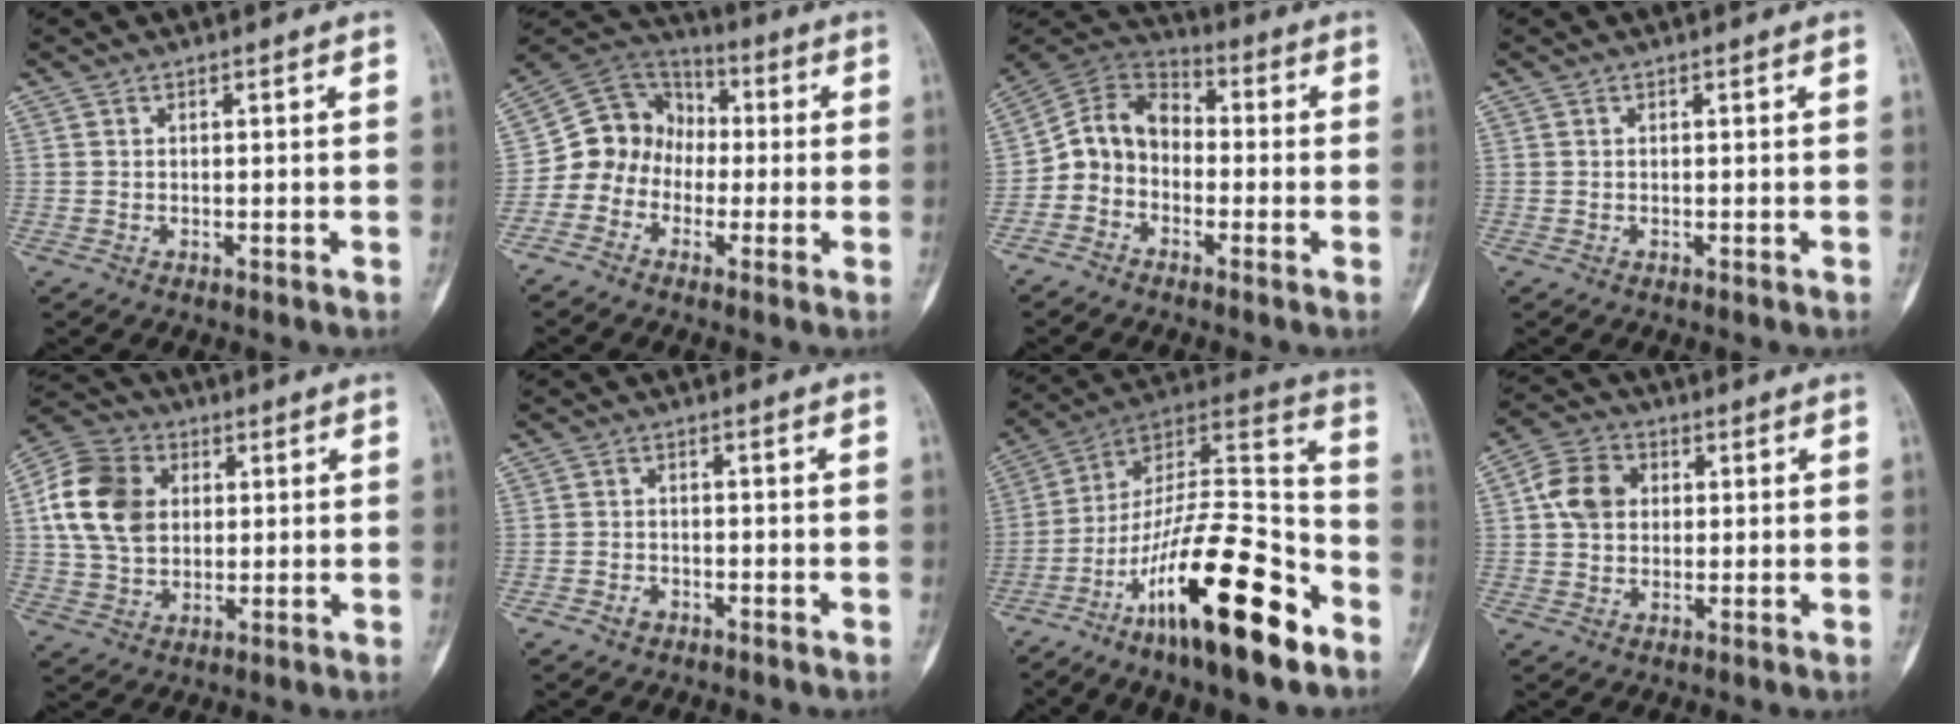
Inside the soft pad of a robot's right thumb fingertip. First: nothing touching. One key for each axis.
{"total": 10.9, "fx": -2.3, "fy": 9.9, "fz": 4.1, "tx": -0.039, "ty": 0.064, "tz": -0.058}
{"total": 9.8, "fx": -2.2, "fy": 7.9, "fz": 5.4, "tx": -0.084, "ty": 0.055, "tz": -0.061}
{"total": 0.0}
{"total": 14.5, "fx": 2.6, "fy": 11.1, "fz": 9.1, "tx": -0.154, "ty": 0.009, "tz": 0.043}
{"total": 2.3, "fx": -1.4, "fy": 1.6, "fz": 0.8, "tx": -0.011, "ty": 0.015, "tz": -0.023}
{"total": 26.7, "fx": -14.3, "fy": 7.2, "fz": 21.4, "tx": -0.360, "ty": 0.081, "tz": -0.240}
{"total": 7.8, "fx": 1.2, "fy": 6.2, "fz": 4.6, "tx": -0.067, "ty": 0.011, "tz": 0.015}